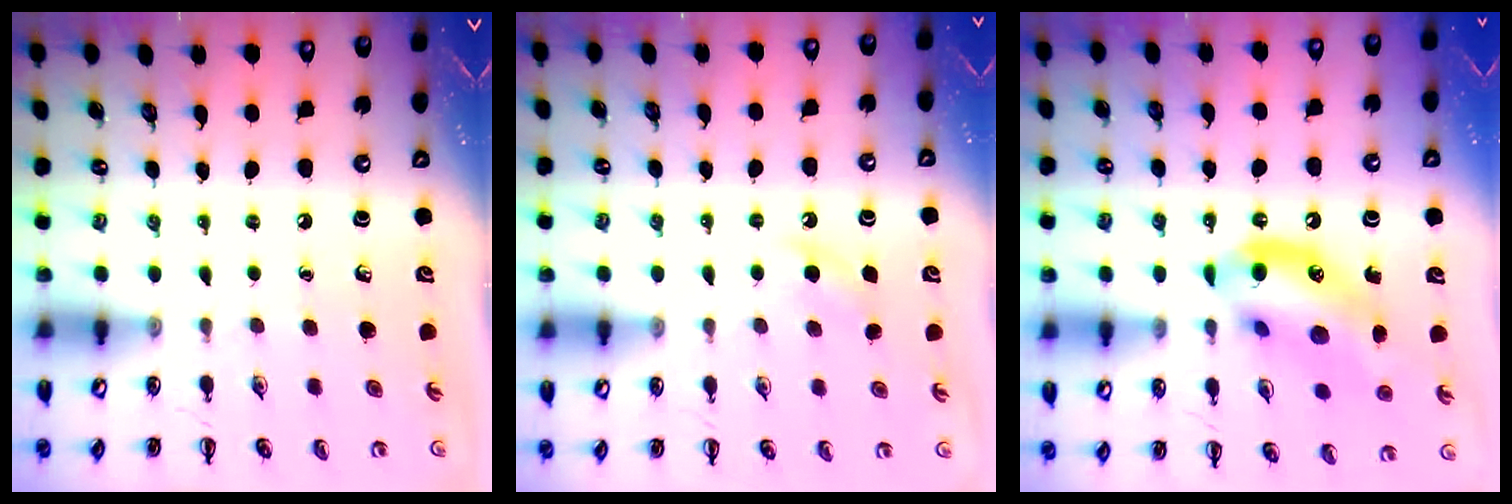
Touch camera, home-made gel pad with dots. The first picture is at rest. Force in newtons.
{"total": 3.5, "press": 3.4, "slide": 0.9}
{"total": 14.8, "press": 14.6, "slide": 2.4}